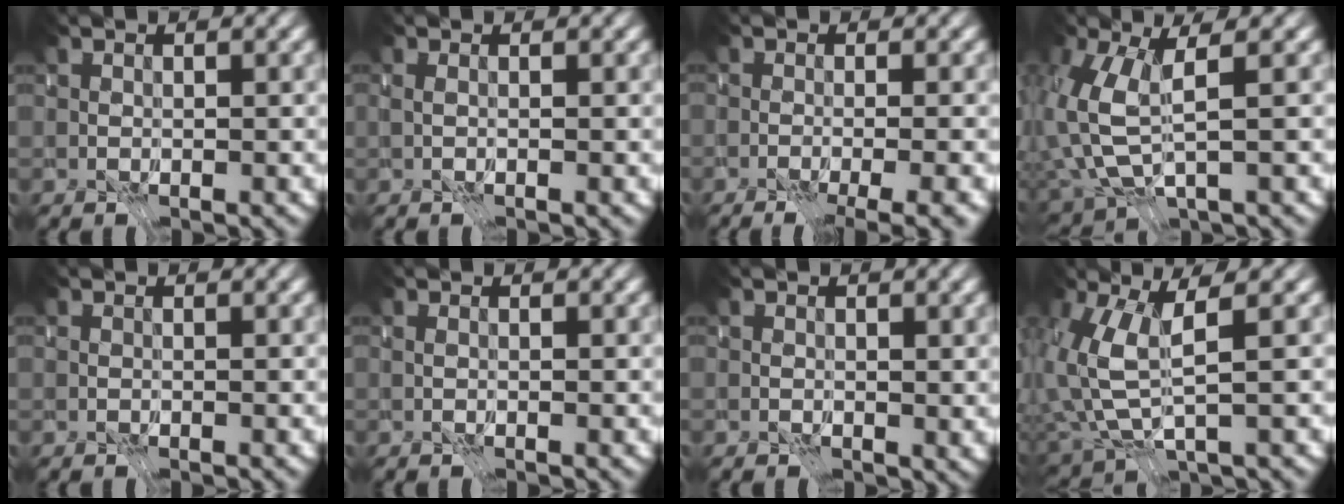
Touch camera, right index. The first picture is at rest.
{"total": 2.0, "force": [-0.9, -1.6, -0.8], "torque": [0.022, -0.004, -0.017]}
{"total": 5.9, "force": [-3.7, 1.8, 4.3], "torque": [-0.029, -0.018, -0.045]}
{"total": 4.1, "force": [-2.3, -0.6, 3.4], "torque": [-0.092, -0.029, -0.028]}
{"total": 0.9, "force": [-0.4, -0.5, -0.5], "torque": [0.010, -0.002, -0.007]}
{"total": 0.9, "force": [-0.4, -0.7, -0.4], "torque": [0.010, -0.002, -0.007]}
{"total": 1.5, "force": [0.5, 1.2, 0.9], "torque": [-0.009, -0.006, 0.003]}
{"total": 3.9, "force": [-1.8, -1.2, 3.2], "torque": [-0.086, -0.023, -0.023]}